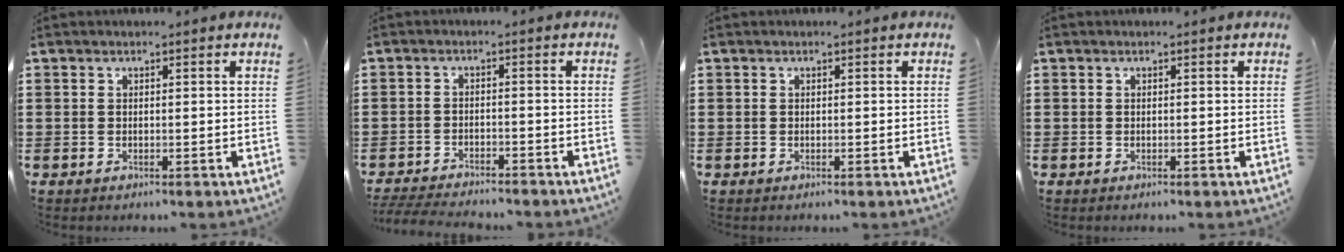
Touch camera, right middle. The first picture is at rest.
{"total": 3.1, "force": [-3.0, -0.2, 0.5], "torque": [-0.019, -0.006, -0.067]}
{"total": 0.0}
{"total": 0.0}